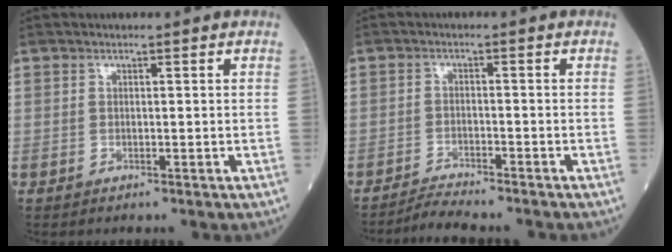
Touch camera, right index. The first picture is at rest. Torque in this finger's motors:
{"motor_torque": [0.07, -0.14, 0.07, 0.00]}